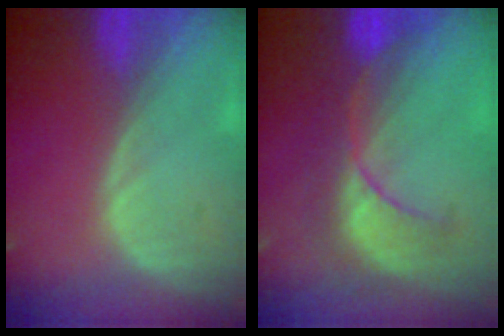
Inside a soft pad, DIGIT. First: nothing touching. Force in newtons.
{"total": 8.1, "press": 8.0, "slide": 0.7}